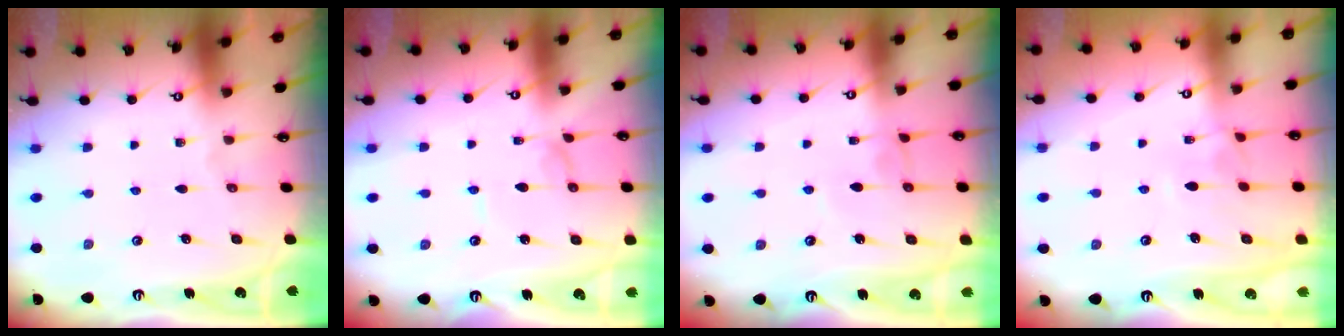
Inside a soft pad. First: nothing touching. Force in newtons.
{"total": 1.3, "press": 1.3, "slide": 0.0}
{"total": 1.1, "press": 1.1, "slide": 0.2}
{"total": 2.0, "press": 2.0, "slide": 0.5}